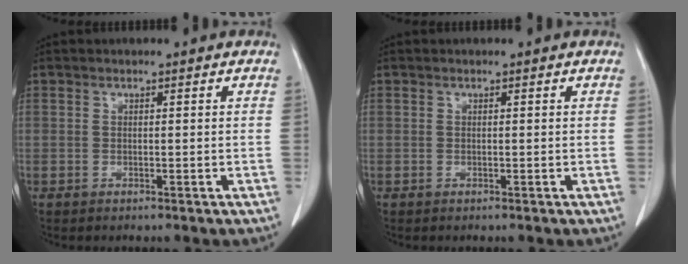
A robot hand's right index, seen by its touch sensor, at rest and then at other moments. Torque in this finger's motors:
{"motor_torque": [0.00, 0.00, 0.00, 0.01]}